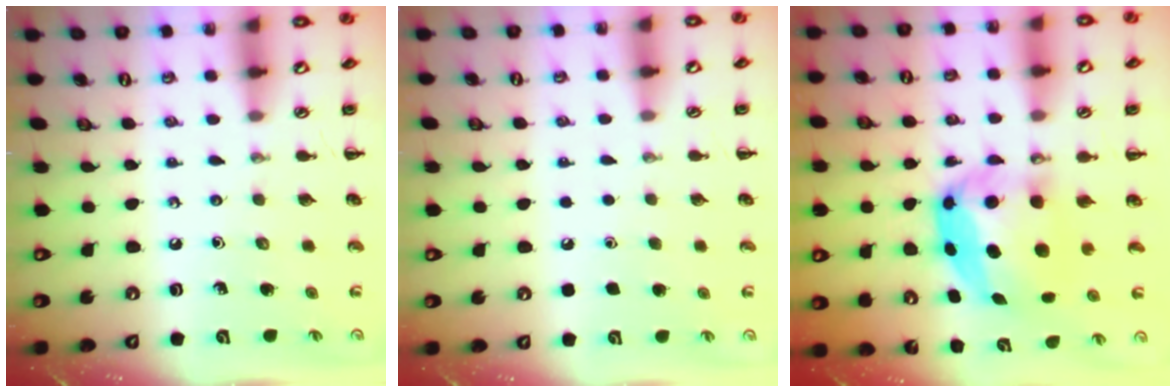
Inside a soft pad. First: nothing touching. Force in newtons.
{"total": 1.8, "press": 1.8, "slide": 0.1}
{"total": 6.5, "press": 6.4, "slide": 0.9}